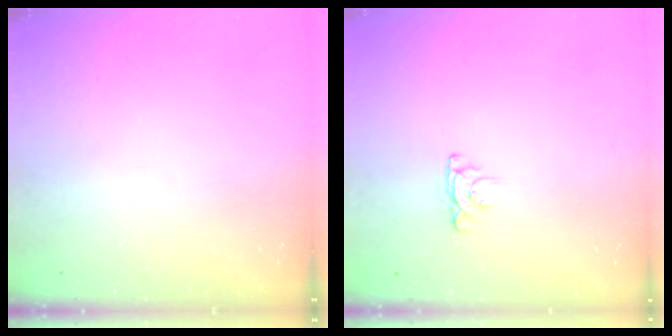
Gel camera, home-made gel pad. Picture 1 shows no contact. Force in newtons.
{"total": 4.0, "press": 4.0, "slide": 0.5}